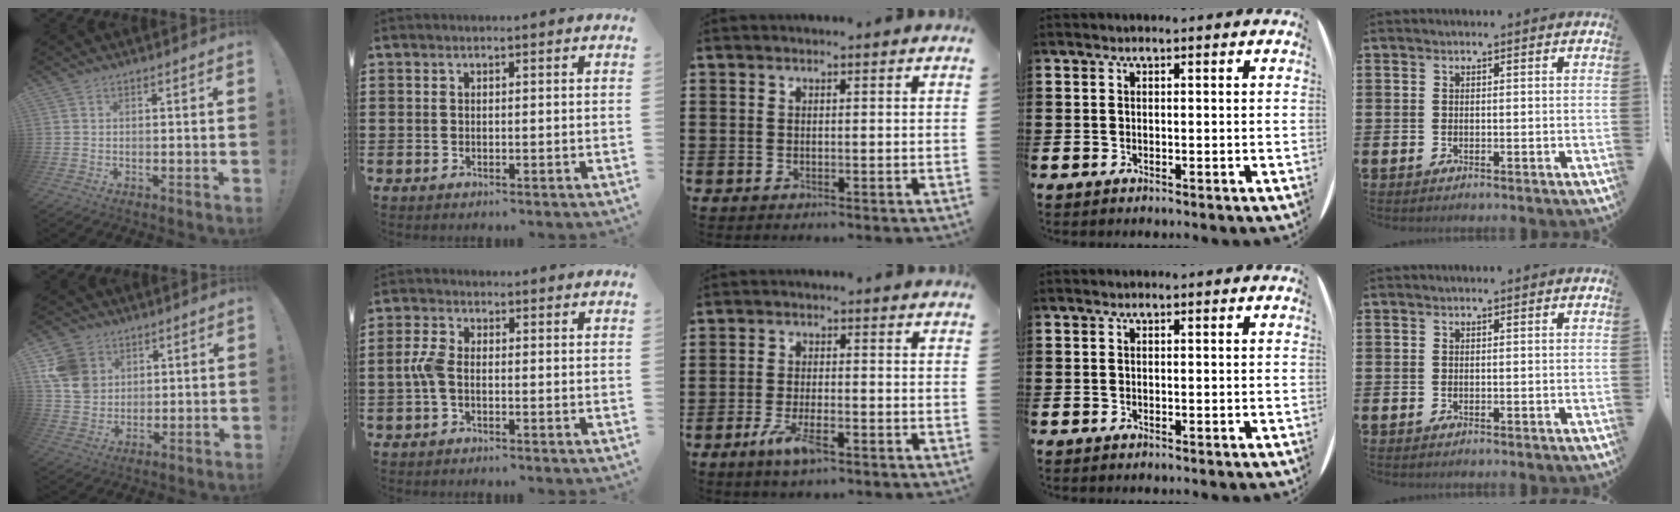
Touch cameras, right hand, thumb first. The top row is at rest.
{"thumb": {"total": 11.7, "force": [4.5, 9.8, 4.6], "torque": [-0.084, -0.017, 0.092]}, "index": {"total": 3.6, "force": [-0.8, 1.8, 3.0], "torque": [-0.084, -0.006, -0.022]}, "middle": {"total": 5.4, "force": [-2.8, 1.5, 4.3], "torque": [-0.093, -0.007, -0.054]}}